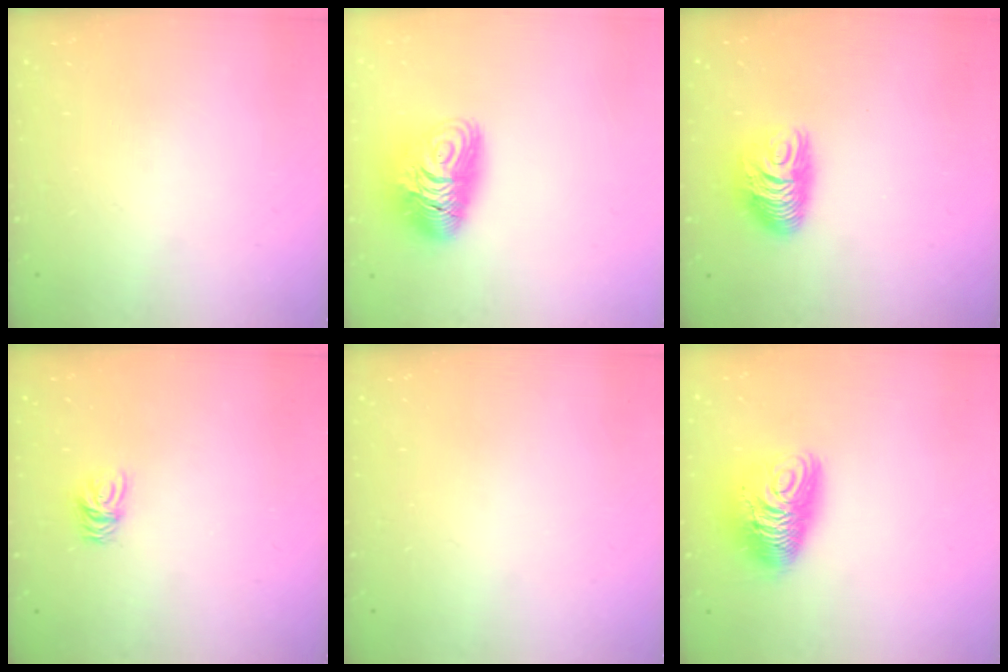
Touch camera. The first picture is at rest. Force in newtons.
{"total": 11.5, "press": 11.4, "slide": 1.1}
{"total": 10.5, "press": 10.5, "slide": 1.2}
{"total": 4.5, "press": 4.4, "slide": 0.3}
{"total": 0.0}
{"total": 11.8, "press": 11.7, "slide": 1.2}